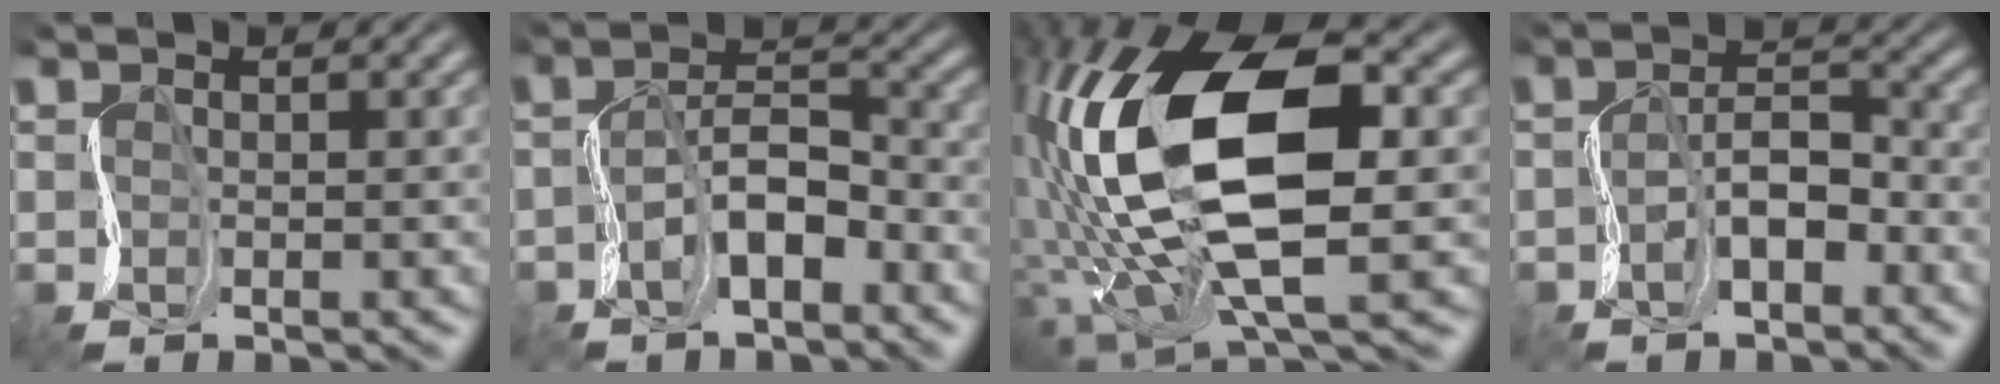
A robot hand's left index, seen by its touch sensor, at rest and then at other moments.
{"total": 3.0, "force": [-2.1, 1.1, 1.8], "torque": [-0.054, 0.018, -0.042]}
{"total": 12.6, "force": [-0.4, 6.0, 11.1], "torque": [-0.235, 0.007, -0.009]}
{"total": 1.8, "force": [-1.4, 0.7, 0.9], "torque": [-0.038, 0.015, -0.029]}